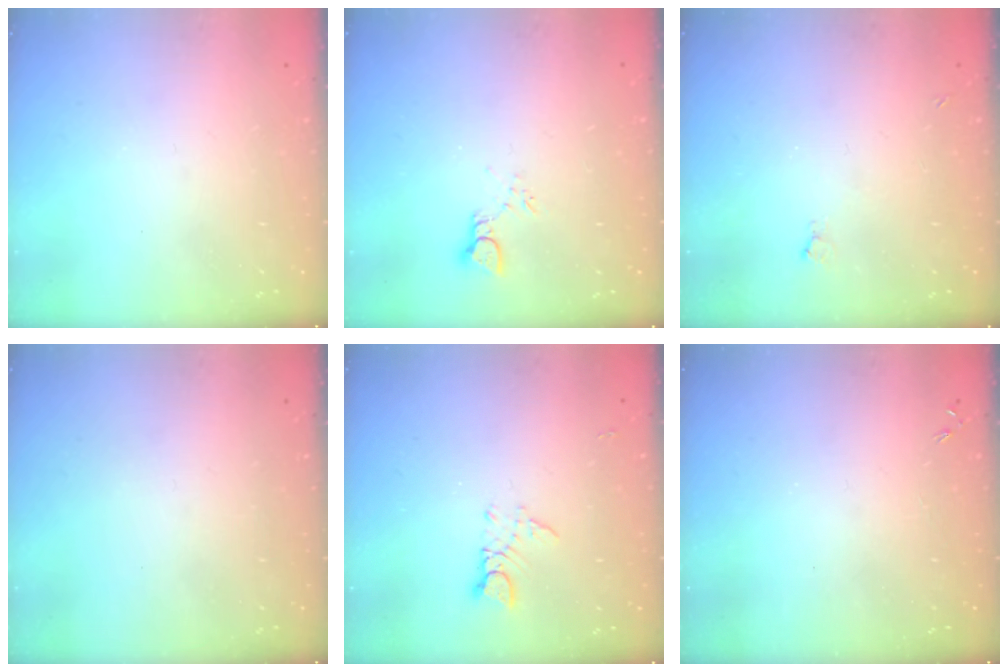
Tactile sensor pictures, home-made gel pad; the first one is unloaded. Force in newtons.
{"total": 2.2, "press": 2.2, "slide": 0.1}
{"total": 2.5, "press": 2.4, "slide": 0.6}
{"total": 0.0}
{"total": 3.0, "press": 3.0, "slide": 0.4}
{"total": 0.0}